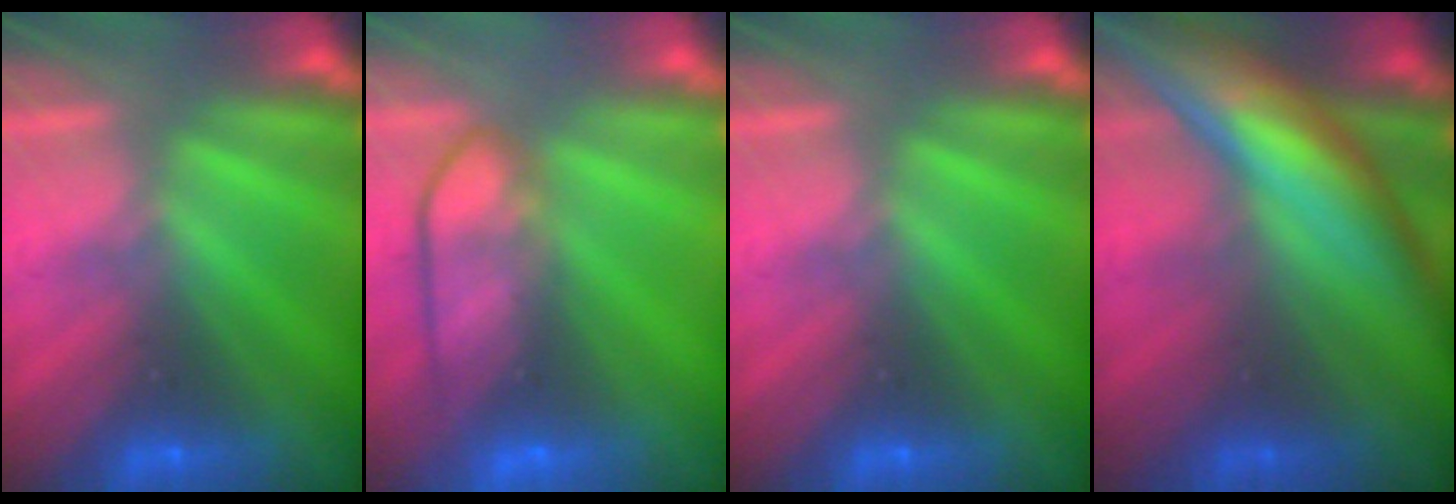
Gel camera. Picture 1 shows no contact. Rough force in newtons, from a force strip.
{"total": 7.4}
{"total": 0.0}
{"total": 8.1}